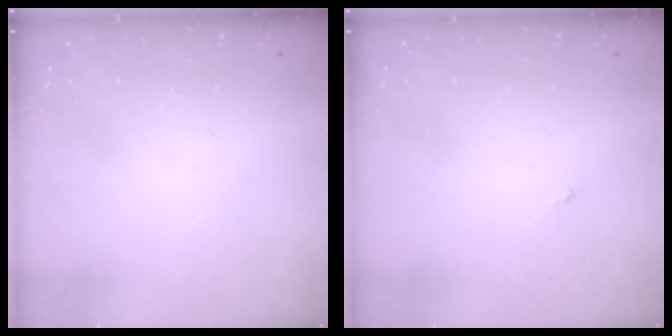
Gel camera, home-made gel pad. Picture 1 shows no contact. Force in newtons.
{"total": 0.0}